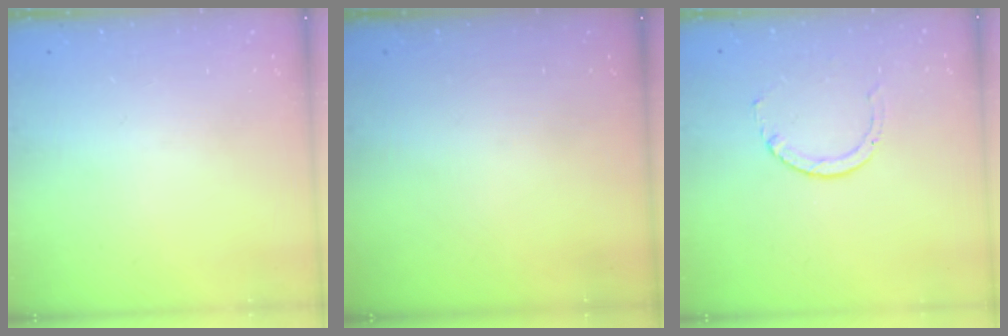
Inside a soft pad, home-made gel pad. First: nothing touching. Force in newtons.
{"total": 0.0}
{"total": 3.2, "press": 3.2, "slide": 0.4}